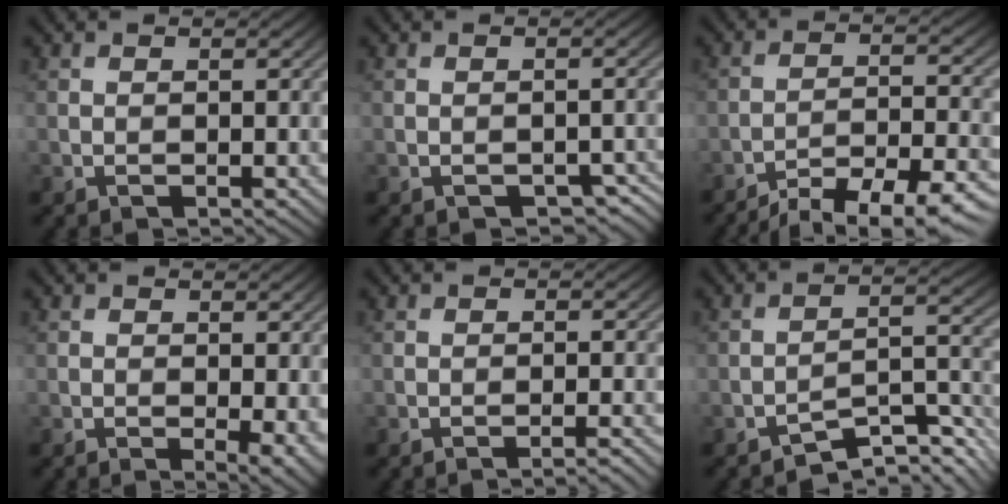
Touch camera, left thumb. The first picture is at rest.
{"total": 3.0, "force": [-1.8, 1.6, 1.8], "torque": [-0.025, -0.005, -0.016]}
{"total": 10.5, "force": [-8.7, 2.1, 5.4], "torque": [-0.093, -0.002, -0.124]}
{"total": 2.8, "force": [-0.5, 0.8, 2.7], "torque": [-0.042, -0.006, -0.007]}
{"total": 2.0, "force": [-1.4, 0.2, 1.4], "torque": [-0.014, 0.008, -0.027]}
{"total": 6.0, "force": [-4.6, 1.5, 3.6], "torque": [-0.052, 0.005, -0.078]}